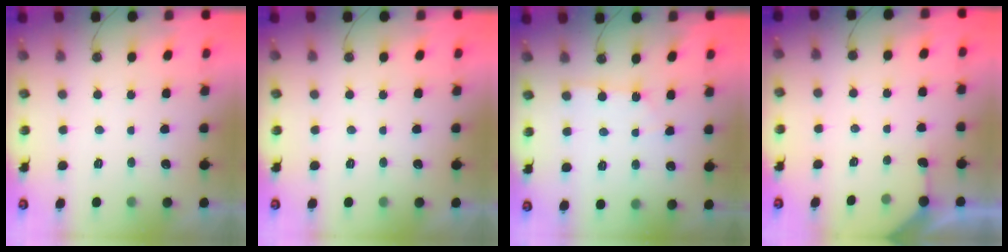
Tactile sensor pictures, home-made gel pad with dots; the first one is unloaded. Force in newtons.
{"total": 0.0}
{"total": 1.8, "press": 1.8, "slide": 0.3}
{"total": 3.0, "press": 2.9, "slide": 0.4}